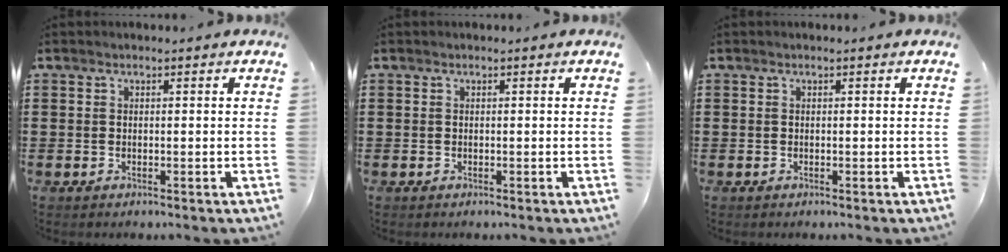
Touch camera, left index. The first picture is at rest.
{"total": 0.0}
{"total": 0.0}